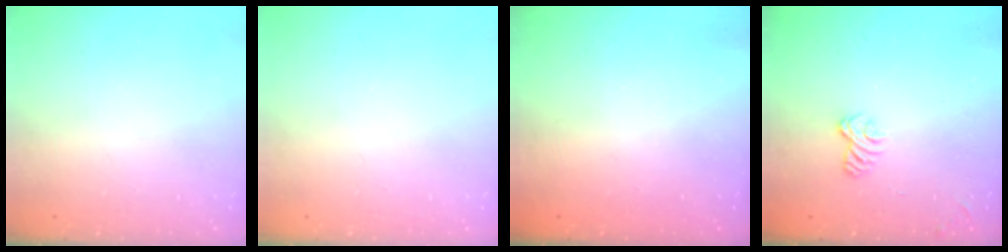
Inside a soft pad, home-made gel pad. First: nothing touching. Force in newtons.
{"total": 0.0}
{"total": 2.5, "press": 2.3, "slide": 0.8}
{"total": 2.8, "press": 2.5, "slide": 1.4}